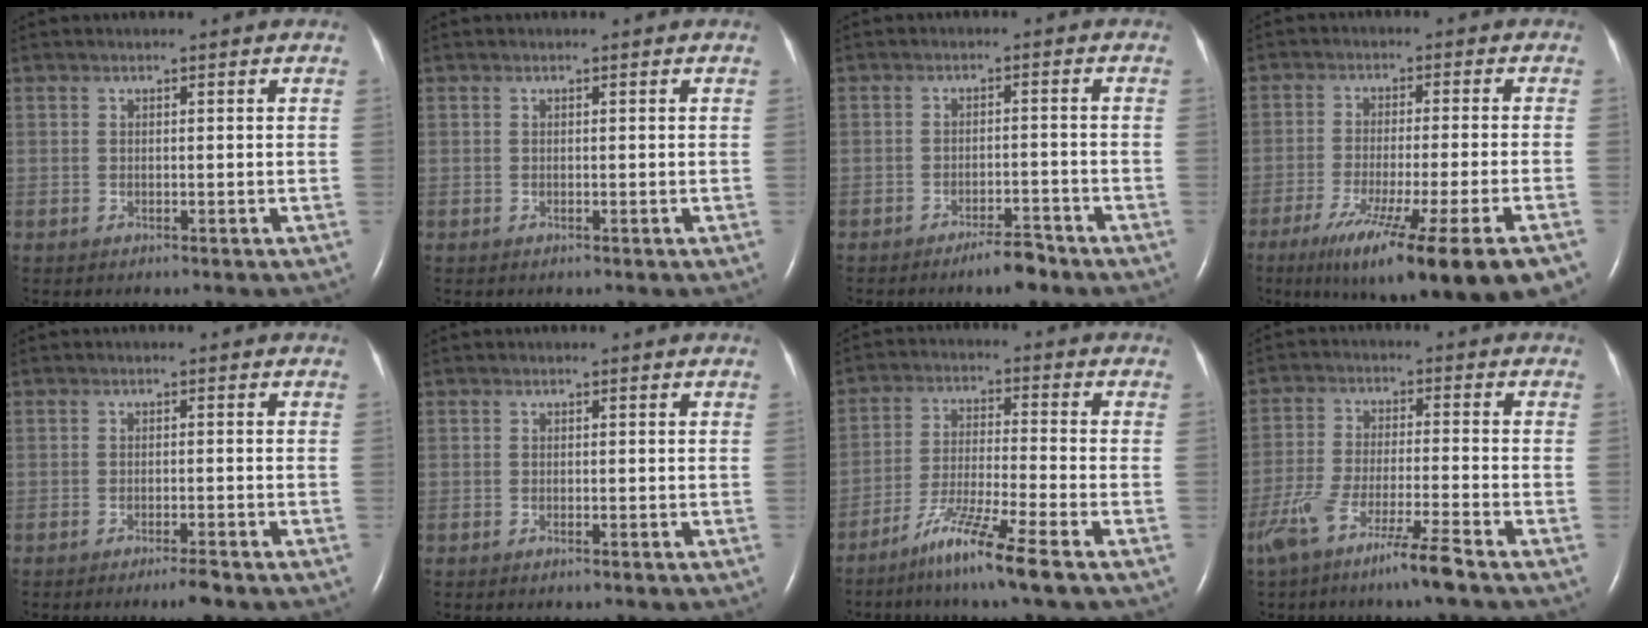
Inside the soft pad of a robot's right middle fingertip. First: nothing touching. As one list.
[{"total": 0.0}, {"total": 3.9, "force": [-3.2, 0.6, 2.2], "torque": [-0.036, -0.001, -0.052]}, {"total": 18.3, "force": [-11.5, 0.2, 14.2], "torque": [-0.176, -0.052, -0.180]}, {"total": 2.6, "force": [-2.0, 0.0, 1.7], "torque": [-0.029, -0.004, -0.032]}, {"total": 0.6, "force": [-0.3, 0.0, 0.4], "torque": [-0.011, -0.002, -0.004]}, {"total": 9.5, "force": [-6.4, -1.0, 7.0], "torque": [-0.136, -0.034, -0.123]}, {"total": 9.3, "force": [-6.5, -0.5, 6.6], "torque": [-0.133, -0.026, -0.125]}]